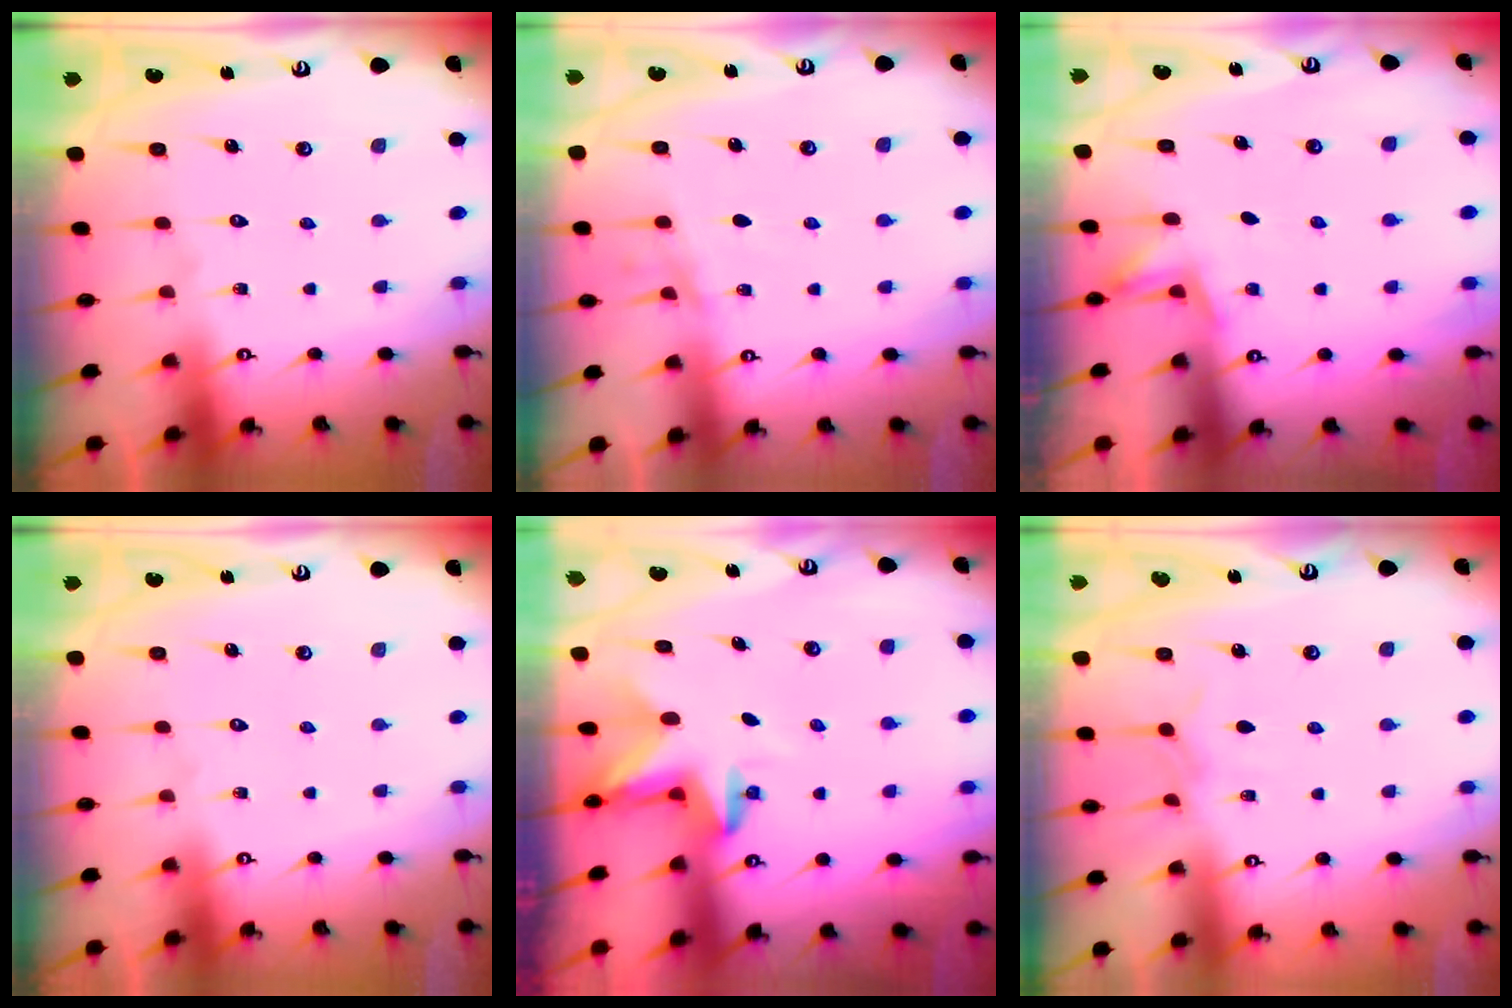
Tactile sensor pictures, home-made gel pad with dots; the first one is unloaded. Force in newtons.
{"total": 5.1, "press": 5.0, "slide": 1.3}
{"total": 3.7, "press": 3.4, "slide": 1.4}
{"total": 0.0}
{"total": 3.5, "press": 3.5, "slide": 0.1}
{"total": 3.8, "press": 3.7, "slide": 0.6}